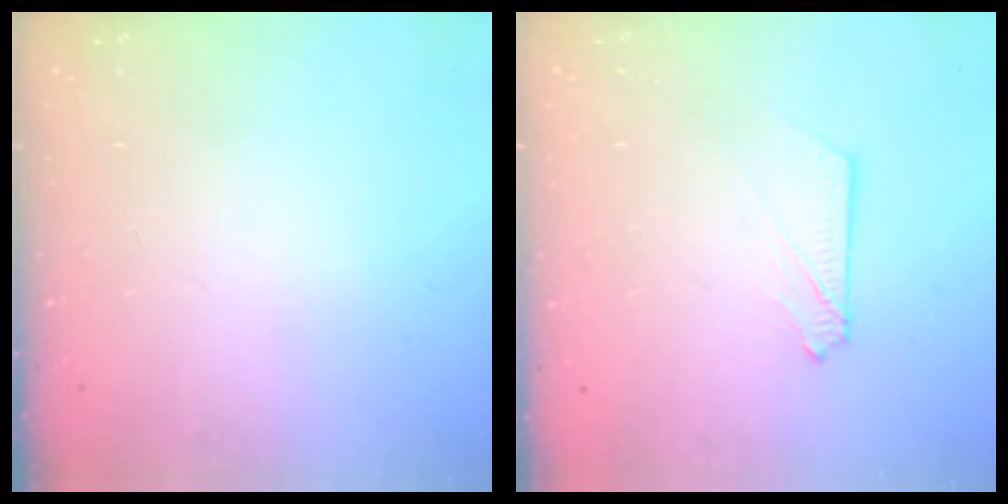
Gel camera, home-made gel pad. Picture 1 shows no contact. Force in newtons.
{"total": 2.9, "press": 2.9, "slide": 0.4}